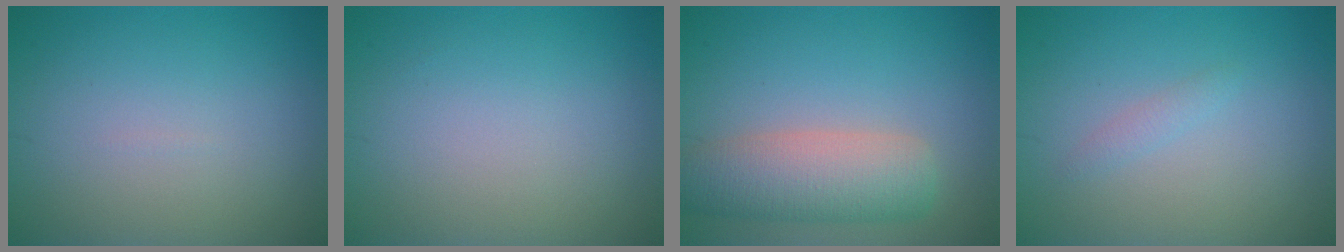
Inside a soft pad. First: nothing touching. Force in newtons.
{"total": 0.0}
{"total": 5.8, "press": 5.8, "slide": 0.3}
{"total": 0.9, "press": 0.8, "slide": 0.1}